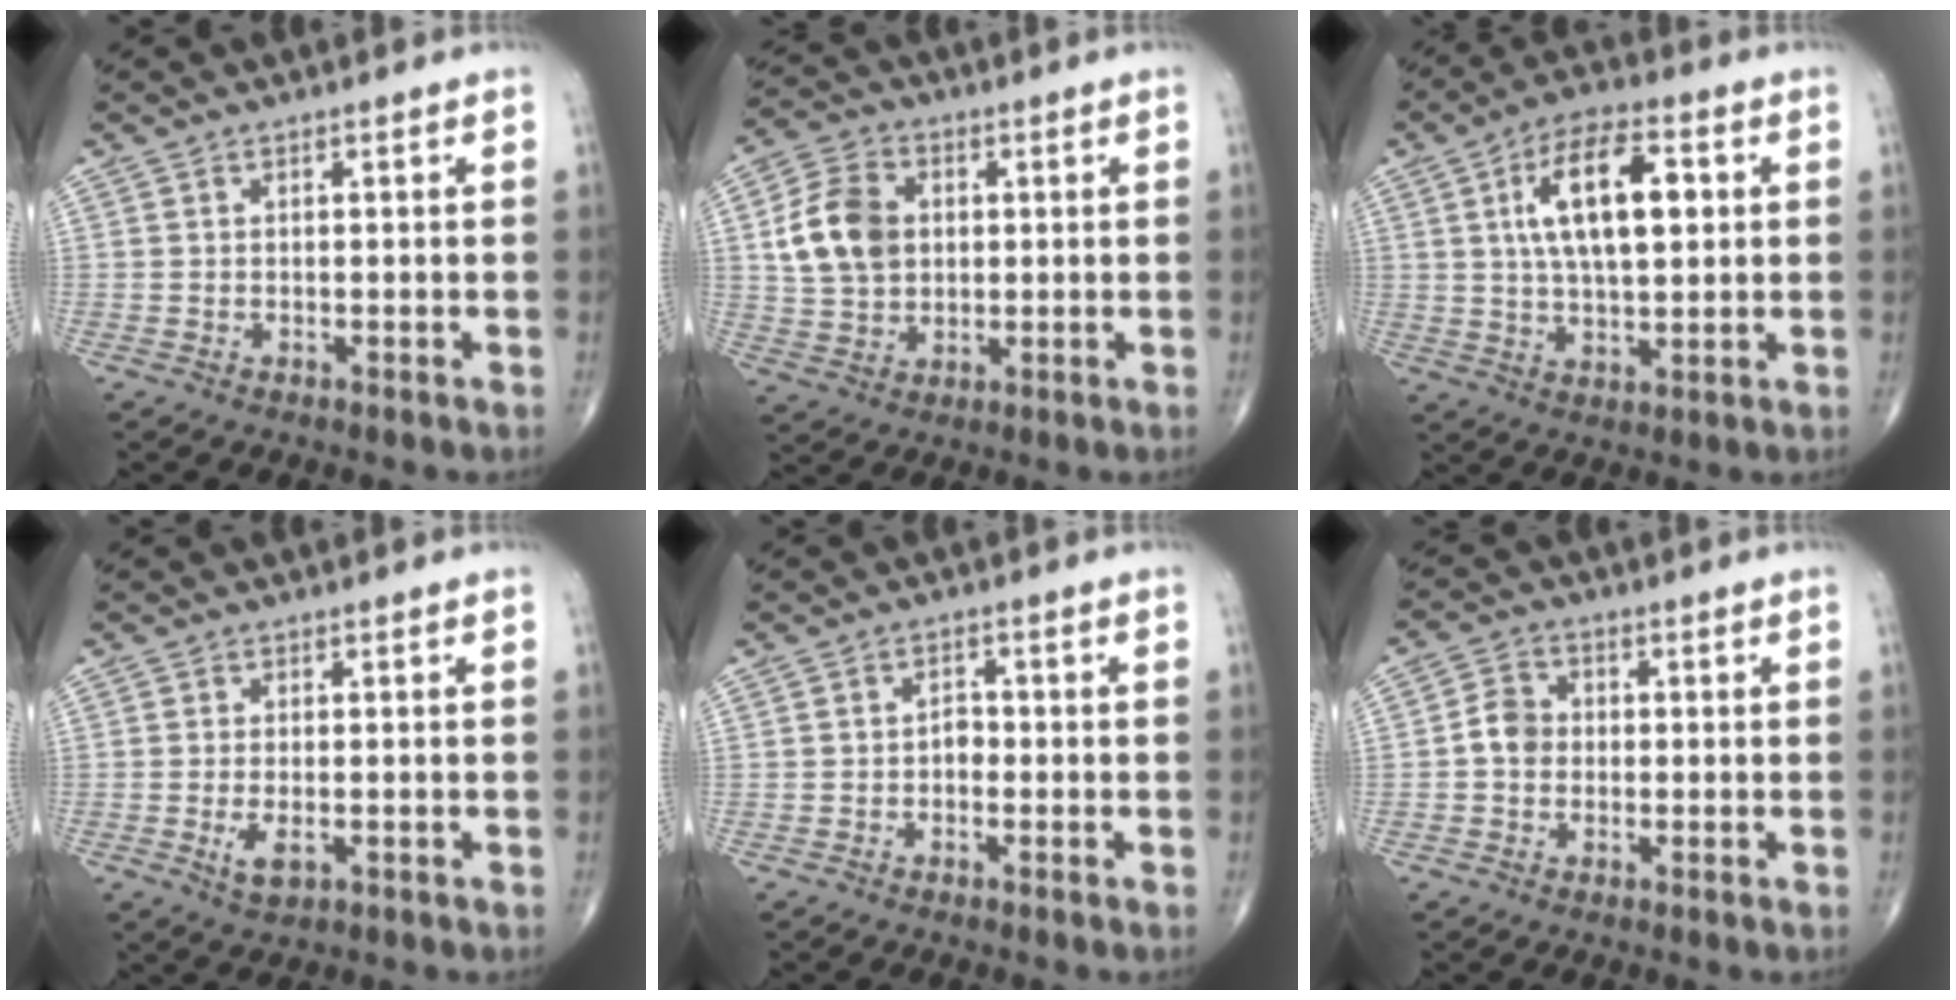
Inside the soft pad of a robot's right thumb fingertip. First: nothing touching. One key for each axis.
{"total": 11.2, "fx": 1.8, "fy": 8.4, "fz": 7.3, "tx": -0.121, "ty": 0.006, "tz": 0.034}
{"total": 14.1, "fx": 3.1, "fy": 6.4, "fz": 12.1, "tx": -0.195, "ty": 0.004, "tz": 0.052}
{"total": 3.5, "fx": -1.0, "fy": 1.7, "fz": 3.0, "tx": -0.056, "ty": -0.006, "tz": -0.015}
{"total": 2.1, "fx": -0.7, "fy": 1.5, "fz": 1.3, "tx": -0.007, "ty": 0.007, "tz": -0.018}
{"total": 4.5, "fx": -0.5, "fy": 3.8, "fz": 2.4, "tx": -0.032, "ty": 0.015, "tz": -0.017}